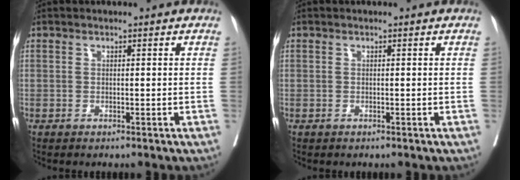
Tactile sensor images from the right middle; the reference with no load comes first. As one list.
[{"total": 0.0}]